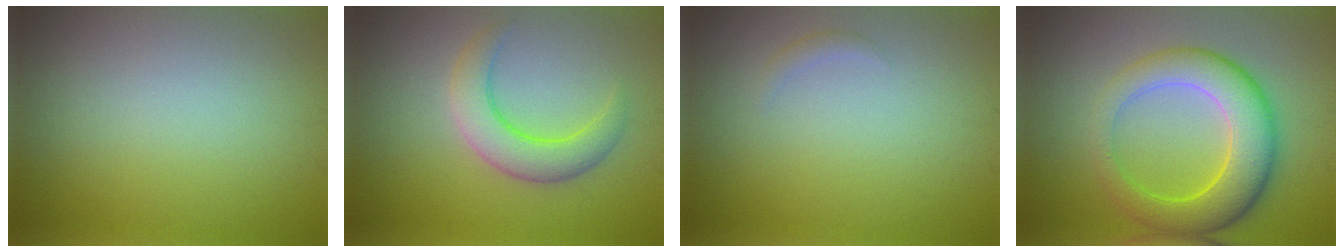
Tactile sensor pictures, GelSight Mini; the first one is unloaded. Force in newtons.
{"total": 4.2, "press": 4.2, "slide": 0.1}
{"total": 0.7, "press": 0.7, "slide": 0.1}
{"total": 7.2, "press": 7.2, "slide": 0.3}